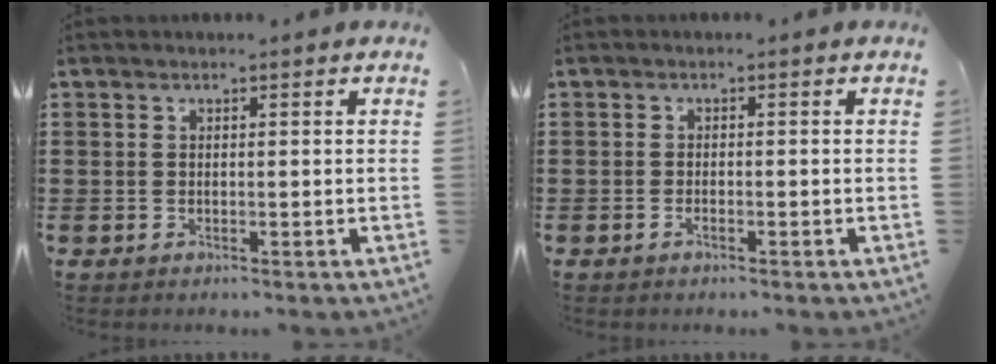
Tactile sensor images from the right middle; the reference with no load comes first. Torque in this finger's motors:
{"motor_torque": [0.79, 0.64, 0.02, -0.01]}